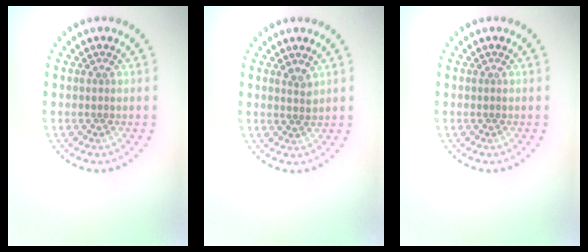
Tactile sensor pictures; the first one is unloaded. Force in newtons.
{"total": 1.0, "press": 0.9, "slide": 0.6}
{"total": 0.0}